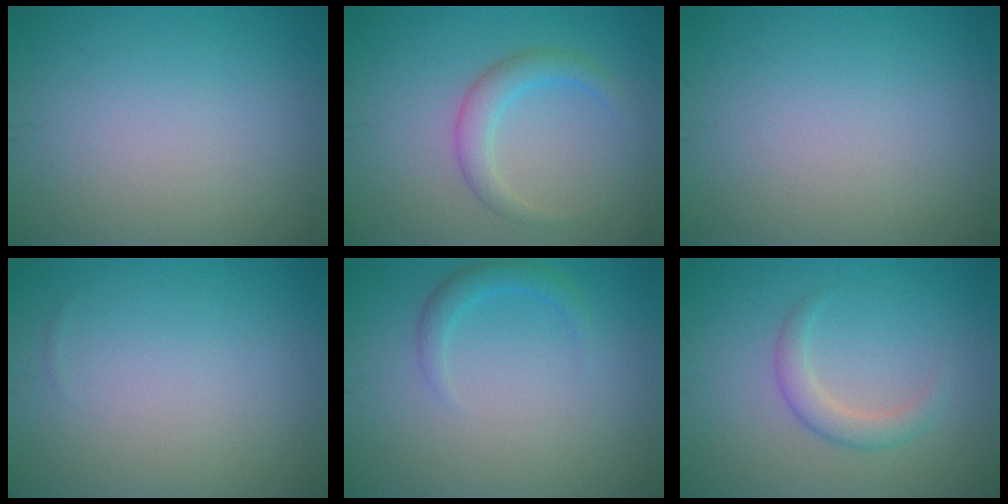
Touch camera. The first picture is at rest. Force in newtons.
{"total": 2.7, "press": 2.7, "slide": 0.1}
{"total": 0.0}
{"total": 0.0}
{"total": 1.7, "press": 1.7, "slide": 0.2}
{"total": 2.3, "press": 2.3, "slide": 0.2}